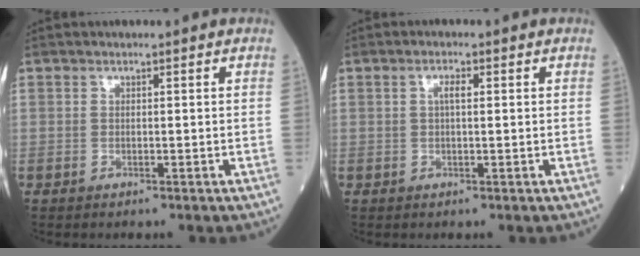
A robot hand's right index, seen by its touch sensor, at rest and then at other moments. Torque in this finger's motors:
{"motor_torque": [0.14, -0.02, 0.01, 0.01]}